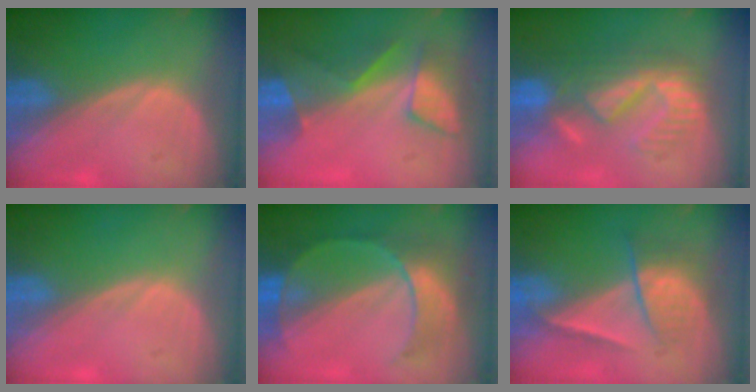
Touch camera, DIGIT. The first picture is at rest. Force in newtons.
{"total": 8.4, "press": 7.2, "slide": 4.4}
{"total": 9.0, "press": 8.7, "slide": 2.2}
{"total": 0.0}
{"total": 7.3, "press": 7.3, "slide": 0.2}
{"total": 7.1, "press": 6.0, "slide": 3.8}